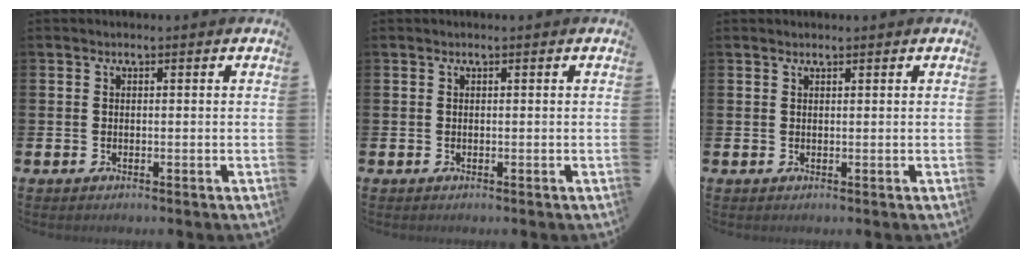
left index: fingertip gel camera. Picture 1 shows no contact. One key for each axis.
{"total": 0.0}
{"total": 0.8, "fx": 0.8, "fy": 0.1, "fz": 0.1, "tx": 0.009, "ty": -0.004, "tz": 0.011}